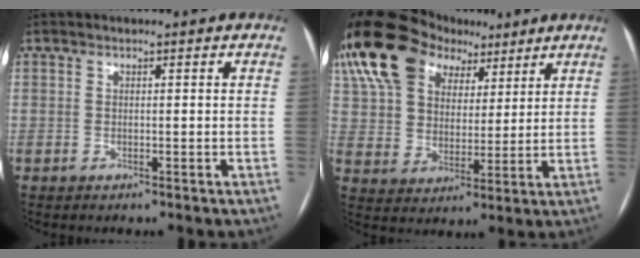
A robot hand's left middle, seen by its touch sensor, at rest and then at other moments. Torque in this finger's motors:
{"motor_torque": [0.55, -0.16, 1.05, 0.21]}